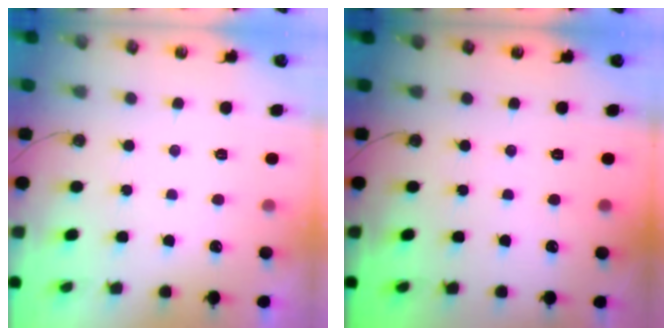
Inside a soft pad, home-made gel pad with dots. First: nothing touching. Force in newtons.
{"total": 0.0}